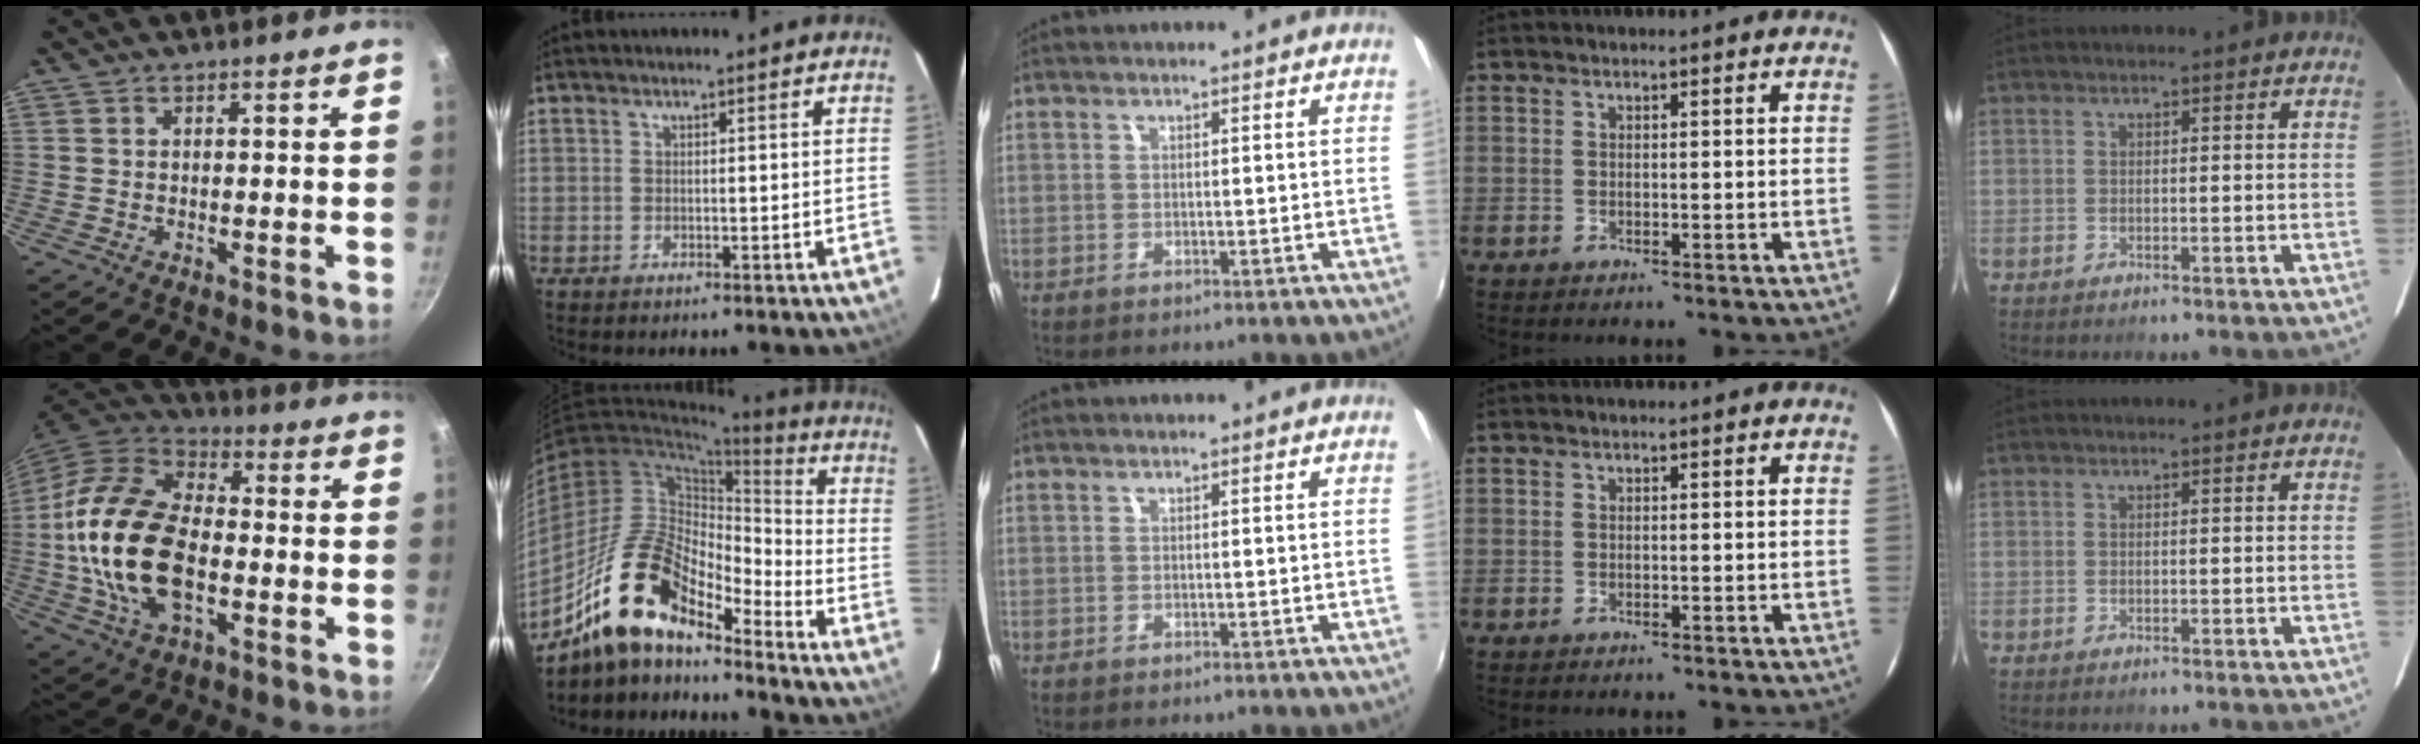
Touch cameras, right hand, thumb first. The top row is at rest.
{"thumb": {"total": 21.7, "force": [-2.5, 12.6, 17.5], "torque": [-0.330, 0.027, -0.053]}, "index": {"total": 17.6, "force": [-13.6, 5.9, 9.4], "torque": [-0.167, 0.008, -0.263]}}